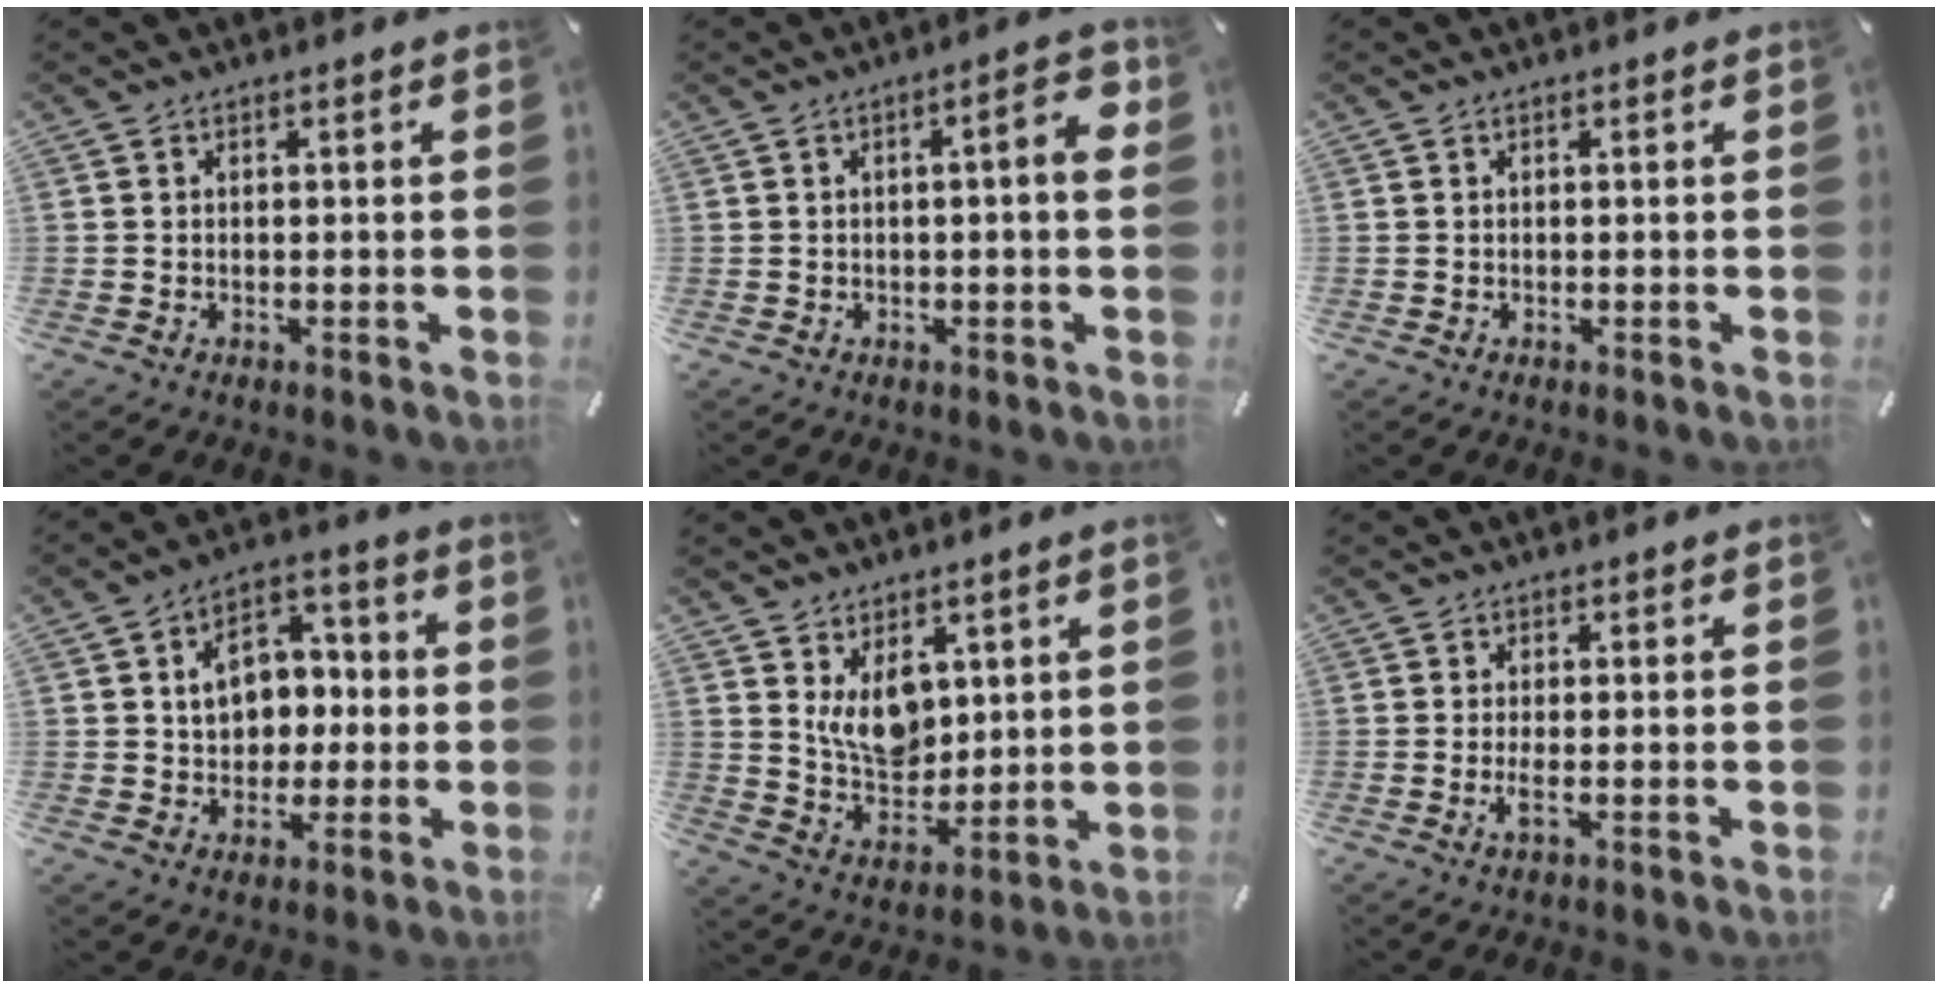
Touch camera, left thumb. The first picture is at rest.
{"total": 5.7, "force": [0.5, 1.1, 5.5], "torque": [-0.077, -0.002, 0.002]}
{"total": 0.0}
{"total": 9.7, "force": [0.1, 8.3, 4.9], "torque": [-0.067, 0.012, 0.004]}
{"total": 9.8, "force": [4.1, 6.9, 5.6], "torque": [-0.095, -0.016, 0.078]}
{"total": 2.4, "force": [-0.4, 0.2, 2.4], "torque": [-0.050, -0.011, -0.008]}